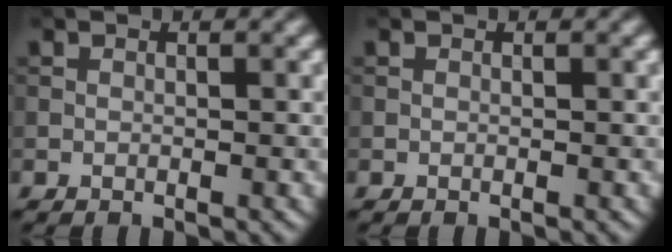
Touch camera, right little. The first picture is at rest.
{"total": 0.0}